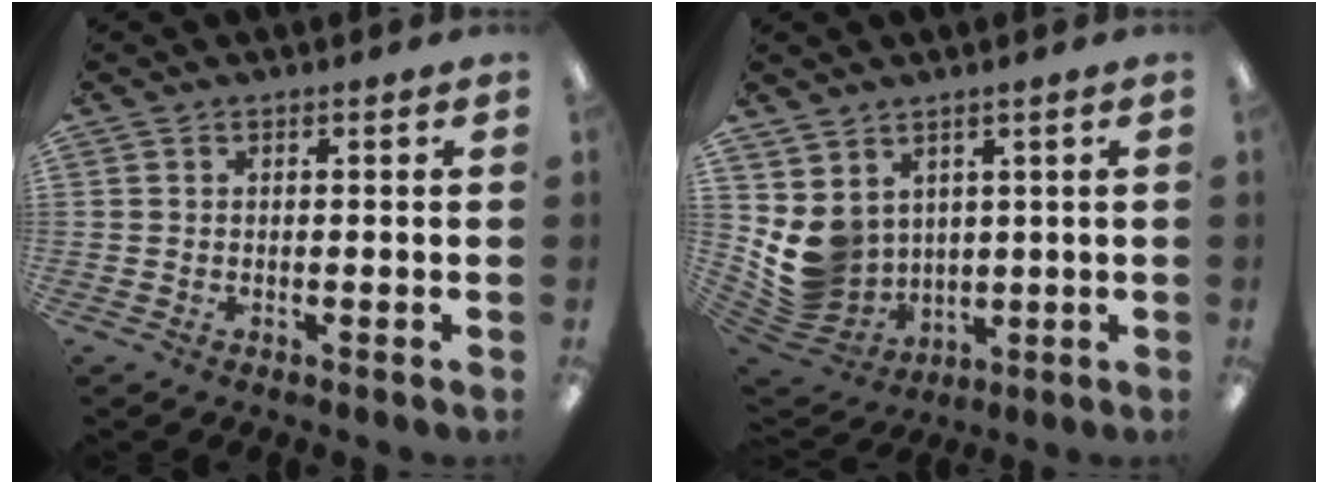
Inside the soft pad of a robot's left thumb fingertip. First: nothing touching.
{"total": 8.7, "force": [3.2, 7.7, 2.5], "torque": [-0.085, -0.035, 0.071]}